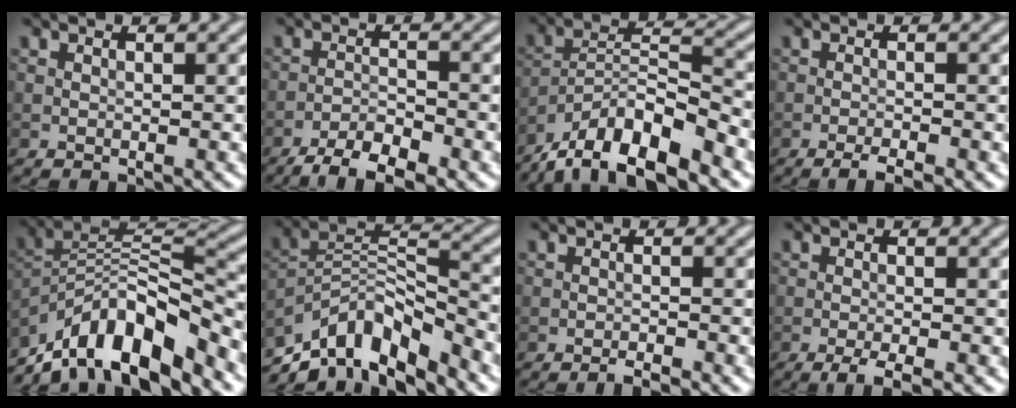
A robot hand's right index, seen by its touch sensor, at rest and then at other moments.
{"total": 4.5, "force": [-3.5, 1.1, 2.7], "torque": [-0.049, 0.002, -0.066]}
{"total": 10.9, "force": [-8.3, 3.1, 6.3], "torque": [-0.103, 0.009, -0.149]}
{"total": 2.4, "force": [-1.5, 0.4, 1.8], "torque": [-0.031, 0.002, -0.029]}
{"total": 11.9, "force": [-8.4, 3.9, 7.4], "torque": [-0.120, 0.014, -0.157]}
{"total": 9.8, "force": [-7.0, 3.7, 5.8], "torque": [-0.090, 0.001, -0.141]}
{"total": 1.4, "force": [-1.2, 0.1, 0.8], "torque": [-0.014, 0.005, -0.023]}
{"total": 2.9, "force": [-1.7, 0.5, 2.3], "torque": [-0.039, 0.002, -0.035]}